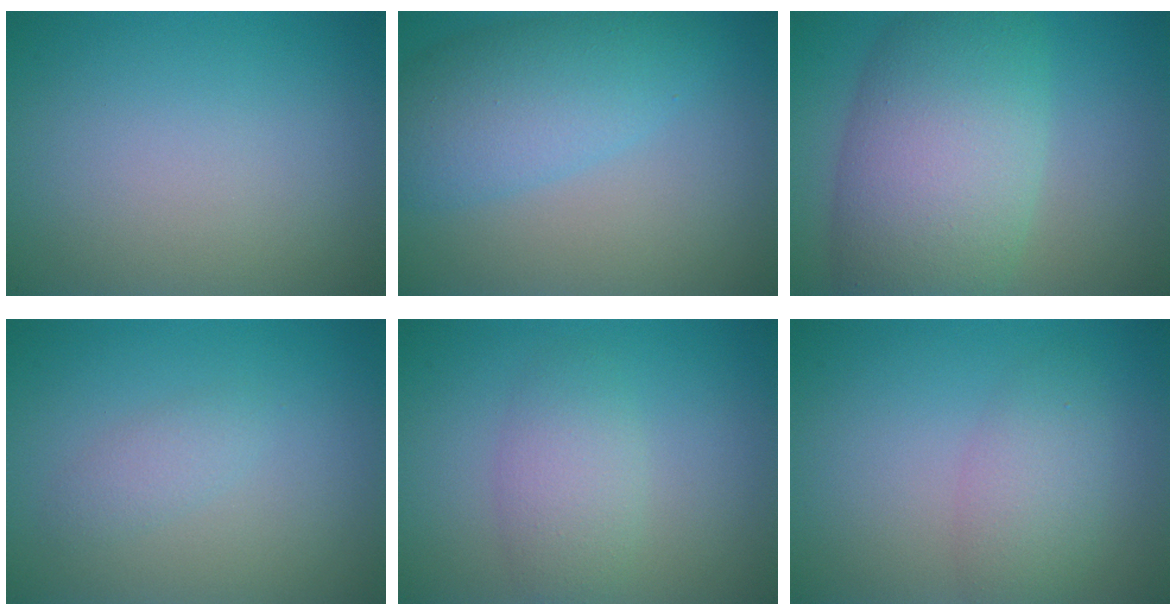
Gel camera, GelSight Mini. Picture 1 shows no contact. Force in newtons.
{"total": 5.8, "press": 5.8, "slide": 0.2}
{"total": 10.6, "press": 10.5, "slide": 0.4}
{"total": 1.3, "press": 1.3, "slide": 0.1}
{"total": 3.0, "press": 3.0, "slide": 0.0}
{"total": 2.9, "press": 2.9, "slide": 0.1}